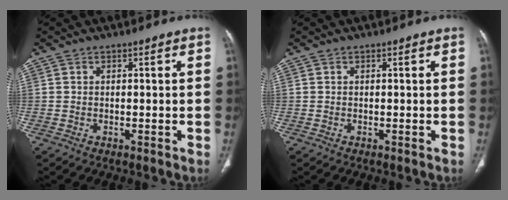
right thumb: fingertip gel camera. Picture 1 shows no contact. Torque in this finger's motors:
{"motor_torque": [0.00, 0.00, 0.00, 0.00, 0.00]}